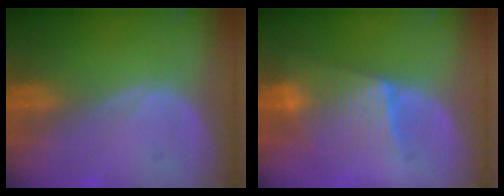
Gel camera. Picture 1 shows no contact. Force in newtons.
{"total": 6.3, "press": 6.3, "slide": 0.9}